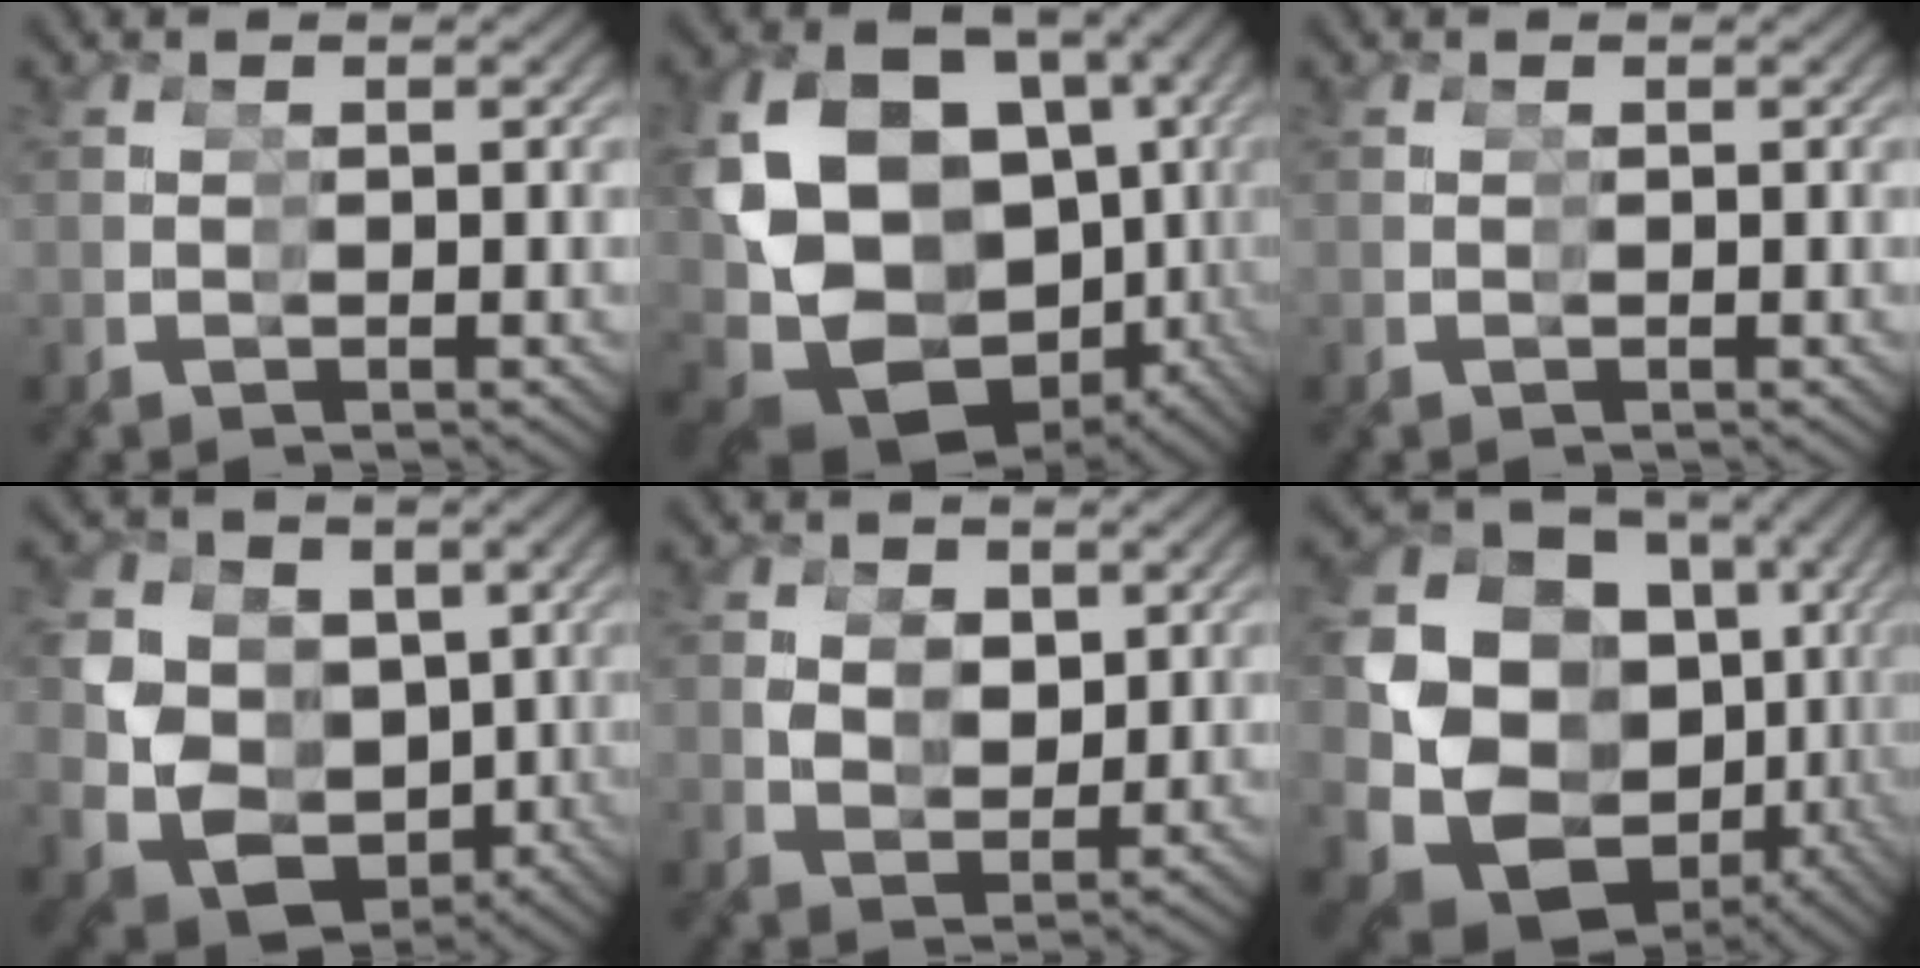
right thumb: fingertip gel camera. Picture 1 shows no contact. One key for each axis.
{"total": 19.1, "fx": -0.9, "fy": 15.0, "fz": 11.8, "tx": -0.243, "ty": -0.034, "tz": 0.004}
{"total": 0.0}
{"total": 14.4, "fx": -0.7, "fy": 12.2, "fz": 7.6, "tx": -0.158, "ty": -0.035, "tz": -0.004}
{"total": 2.0, "fx": 1.4, "fy": 1.4, "fz": 0.6, "tx": -0.007, "ty": -0.002, "tz": 0.028}
{"total": 21.0, "fx": 0.6, "fy": 16.1, "fz": 13.4, "tx": -0.277, "ty": -0.033, "tz": 0.019}